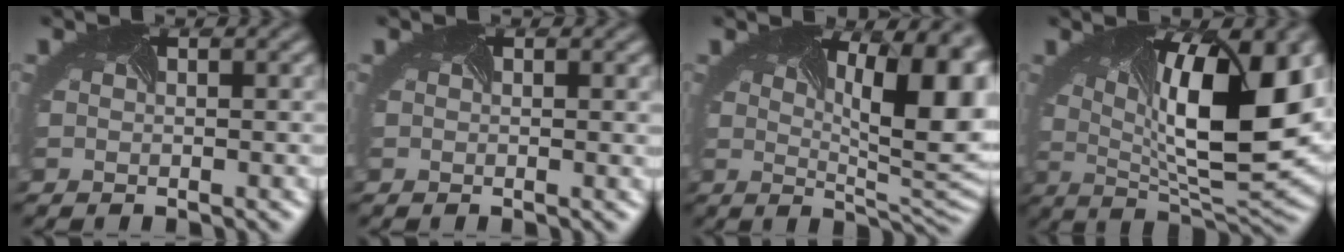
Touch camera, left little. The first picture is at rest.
{"total": 0.9, "force": [0.4, 0.3, 0.7], "torque": [-0.005, 0.001, 0.003]}
{"total": 12.3, "force": [2.8, 4.9, 10.9], "torque": [-0.109, 0.011, 0.033]}
{"total": 13.4, "force": [1.9, 4.6, 12.4], "torque": [-0.167, -0.010, 0.029]}